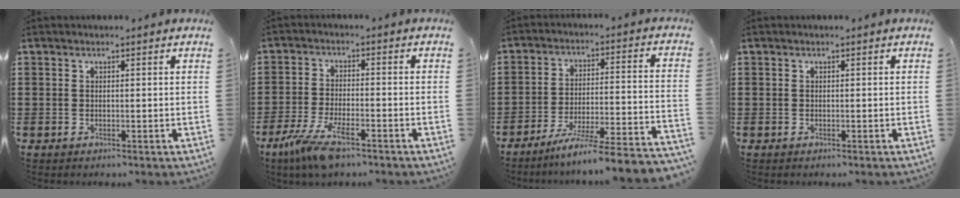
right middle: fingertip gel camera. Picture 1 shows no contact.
{"total": 7.4, "force": [-4.6, 1.6, 5.5], "torque": [-0.128, -0.013, -0.088]}
{"total": 7.8, "force": [-6.7, -1.0, 3.9], "torque": [-0.060, -0.014, -0.132]}
{"total": 0.0}